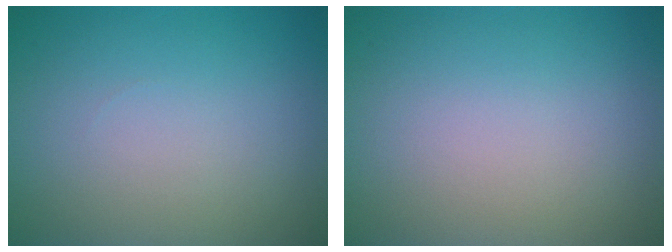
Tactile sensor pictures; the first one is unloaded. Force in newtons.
{"total": 0.0}